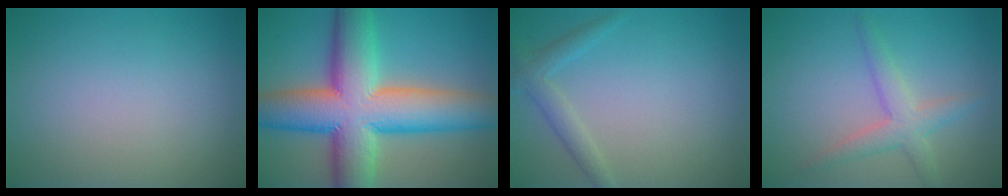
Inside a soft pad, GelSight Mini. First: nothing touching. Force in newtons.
{"total": 14.2, "press": 14.2, "slide": 0.8}
{"total": 2.0, "press": 2.0, "slide": 0.1}
{"total": 3.0, "press": 3.0, "slide": 0.2}